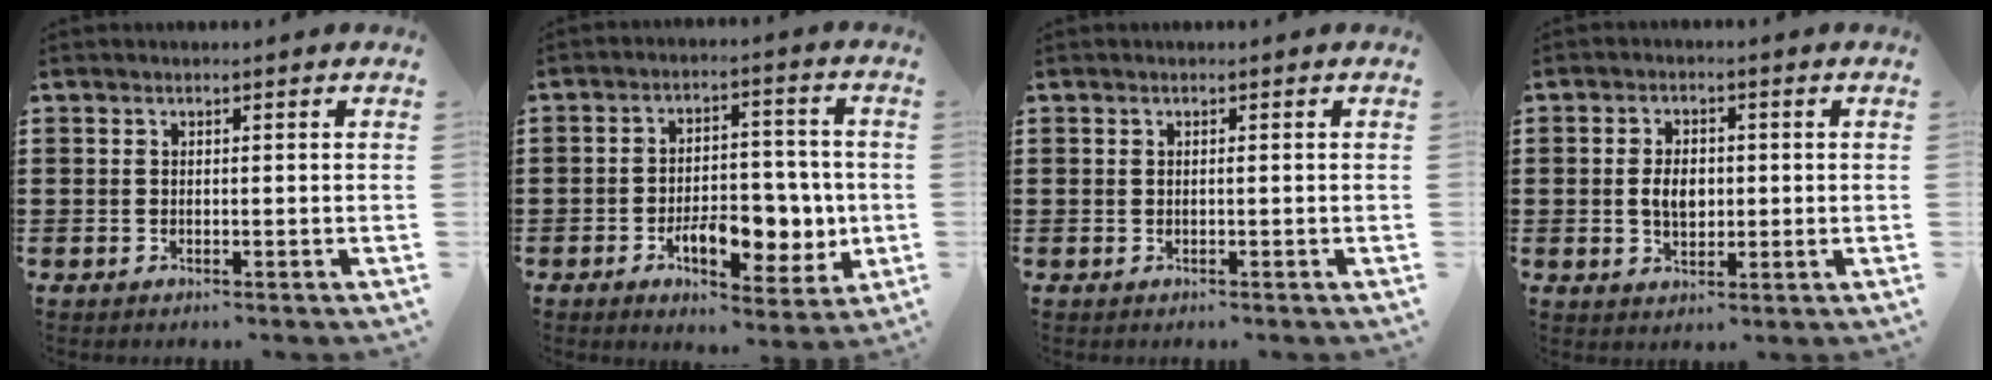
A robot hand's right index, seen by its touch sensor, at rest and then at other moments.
{"total": 9.0, "force": [-2.4, 5.2, 6.9], "torque": [-0.098, 0.004, -0.040]}
{"total": 0.0}
{"total": 3.9, "force": [-0.1, 2.2, 3.2], "torque": [-0.055, 0.004, -0.005]}